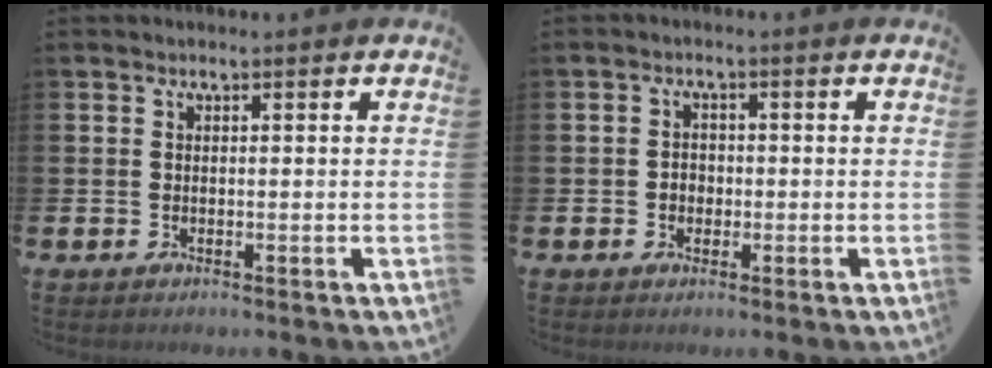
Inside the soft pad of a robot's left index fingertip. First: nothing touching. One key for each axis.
{"total": 1.8, "fx": -0.3, "fy": 1.6, "fz": 0.8, "tx": -0.006, "ty": 0.004, "tz": -0.011}